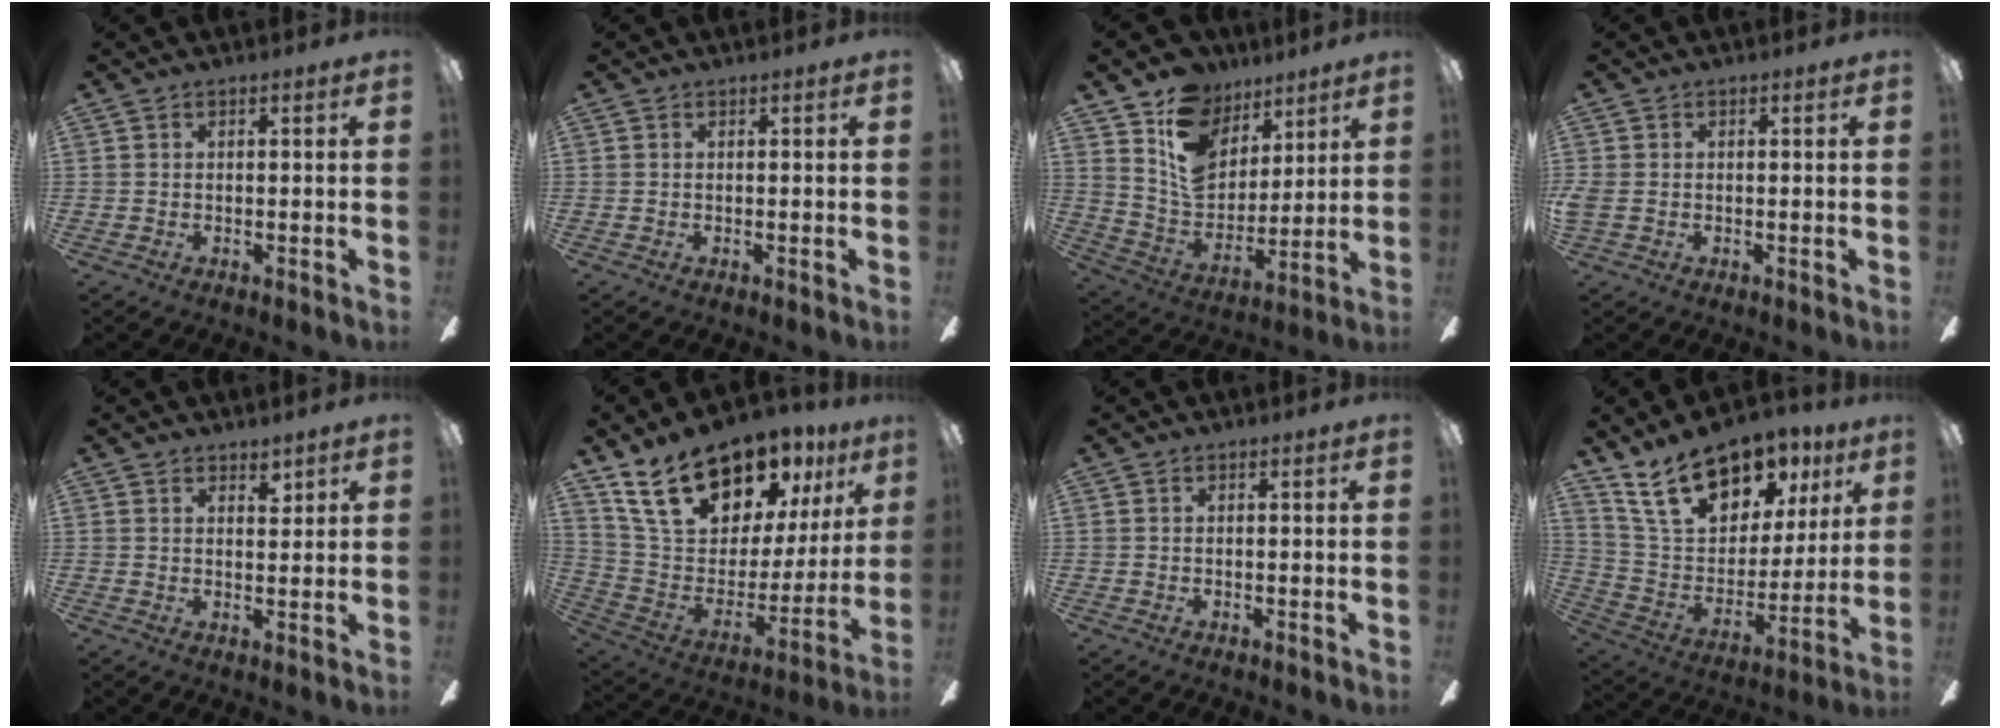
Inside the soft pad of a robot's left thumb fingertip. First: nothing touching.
{"total": 0.0}
{"total": 14.9, "force": [9.0, 10.3, 5.9], "torque": [-0.116, -0.052, 0.179]}
{"total": 1.9, "force": [-0.3, 1.5, 1.0], "torque": [-0.025, 0.003, -0.009]}
{"total": 3.1, "force": [2.6, 1.4, 1.1], "torque": [-0.001, -0.014, 0.042]}
{"total": 22.7, "force": [17.1, 10.7, 10.4], "torque": [-0.189, -0.109, 0.318]}
{"total": 0.0}
{"total": 21.7, "force": [14.2, 12.0, 11.1], "torque": [-0.187, -0.075, 0.256]}